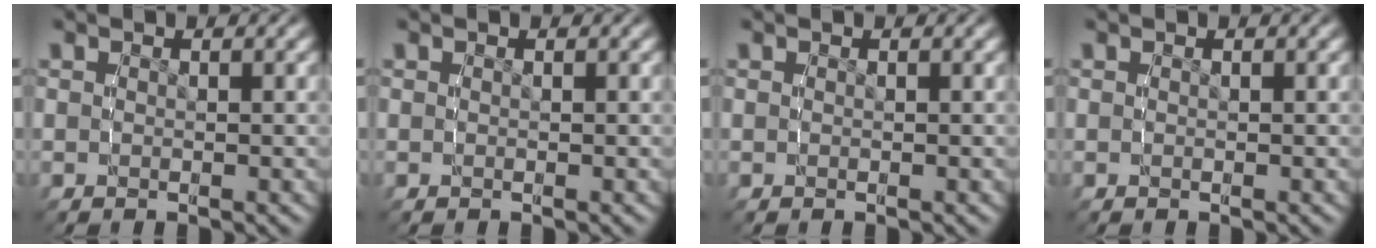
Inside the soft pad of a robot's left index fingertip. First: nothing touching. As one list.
[{"total": 0.0}, {"total": 0.0}, {"total": 0.0}]